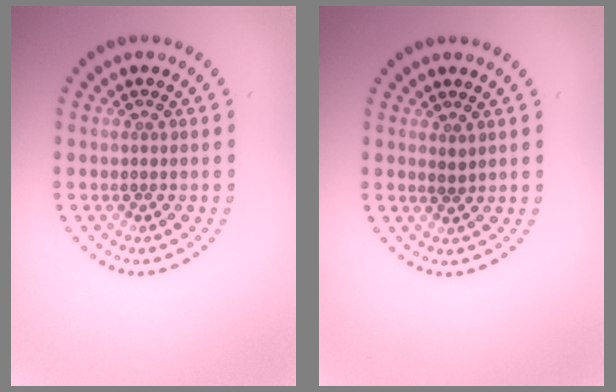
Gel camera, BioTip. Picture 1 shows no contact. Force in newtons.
{"total": 0.6, "press": 0.6, "slide": 0.1}